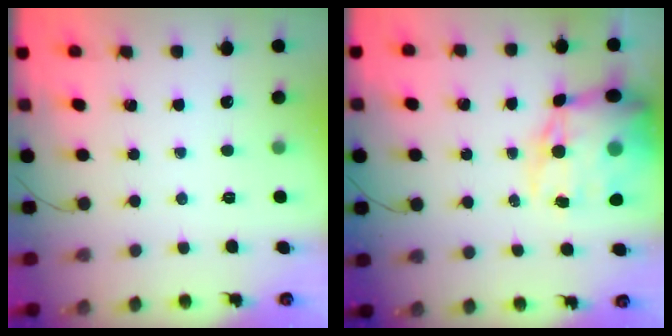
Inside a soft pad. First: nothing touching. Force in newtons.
{"total": 20.0, "press": 19.6, "slide": 4.3}